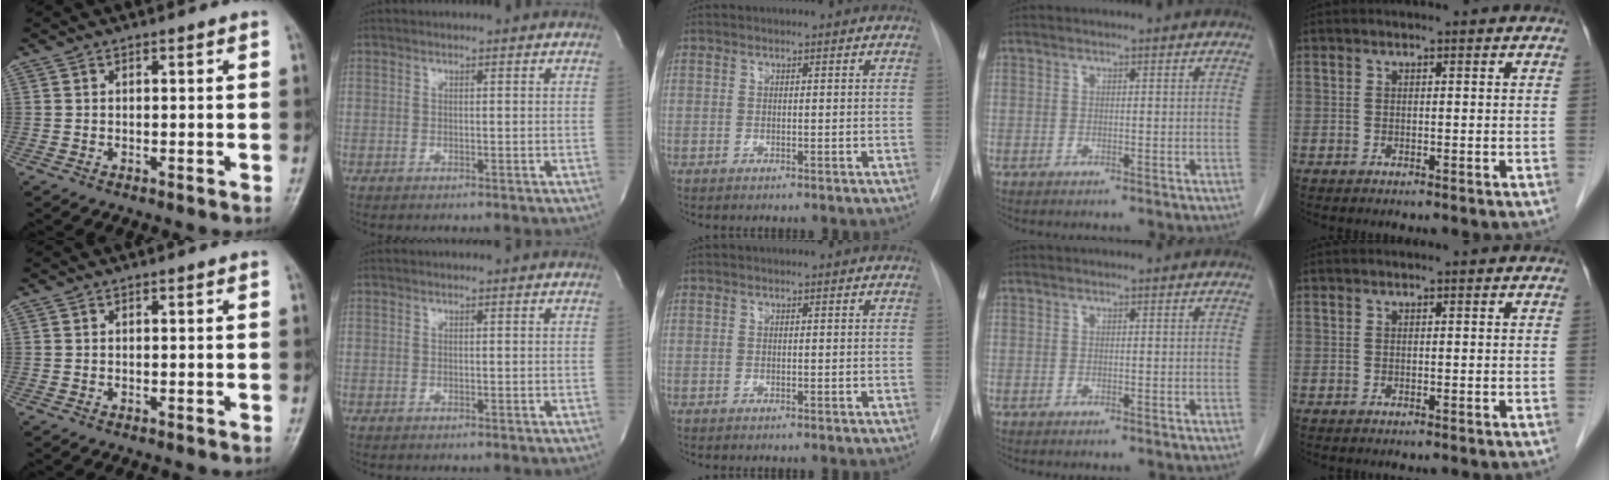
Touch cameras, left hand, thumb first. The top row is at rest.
{}